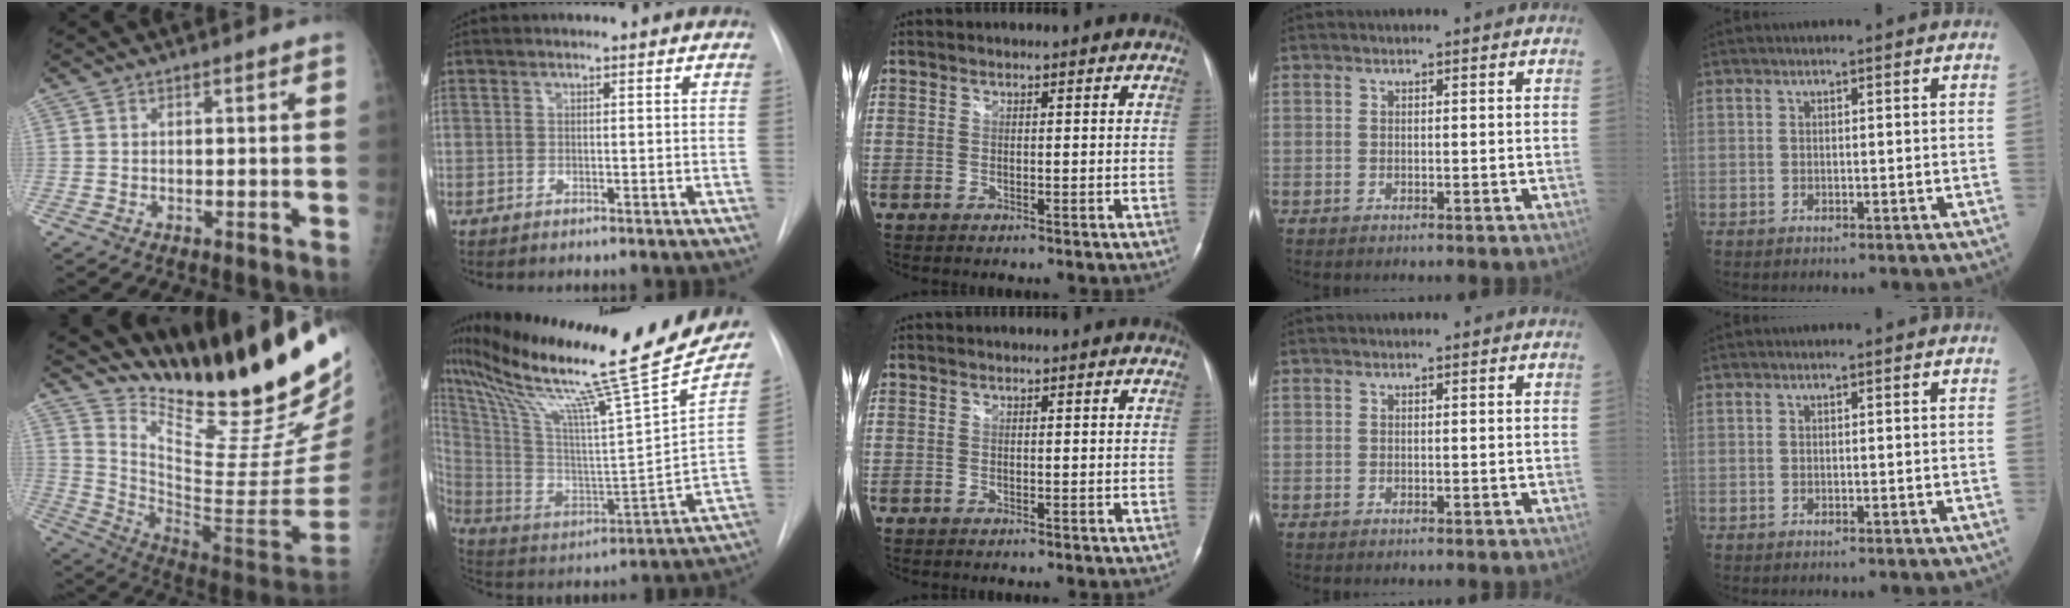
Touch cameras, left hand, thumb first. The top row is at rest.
{"thumb": {"total": 29.1, "force": [22.8, 4.5, 17.5], "torque": [-0.240, -0.156, 0.349]}, "index": {"total": 32.1, "force": [26.0, 0.6, 18.7], "torque": [-0.331, -0.061, 0.387]}}